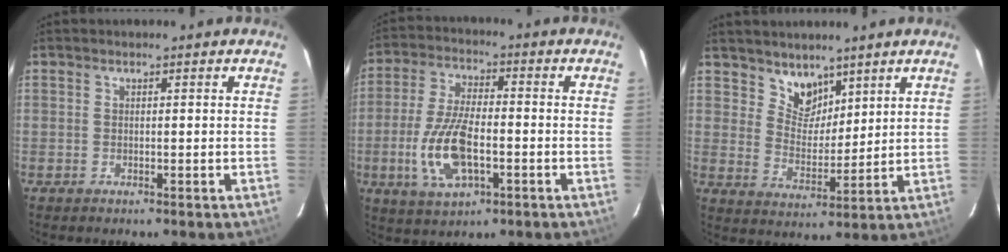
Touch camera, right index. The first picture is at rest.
{"total": 12.4, "force": [-3.3, 5.4, 10.6], "torque": [-0.227, -0.004, -0.059]}
{"total": 6.4, "force": [4.9, 3.7, 1.7], "torque": [-0.018, -0.001, 0.094]}